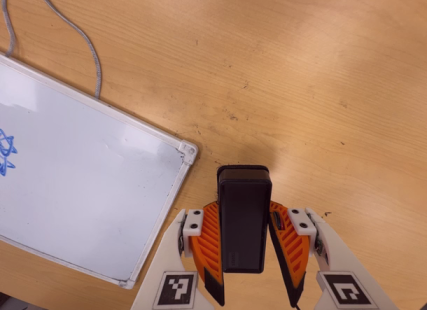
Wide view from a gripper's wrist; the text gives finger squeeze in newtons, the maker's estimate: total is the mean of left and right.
{"total": 5.8, "left": 4.6, "right": 7.1}